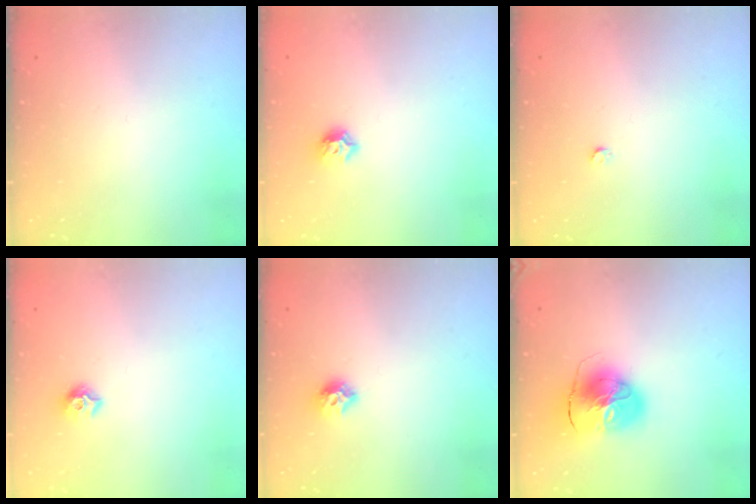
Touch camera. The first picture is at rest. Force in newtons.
{"total": 6.3, "press": 6.2, "slide": 0.9}
{"total": 2.4, "press": 2.4, "slide": 0.3}
{"total": 7.9, "press": 7.8, "slide": 0.7}
{"total": 8.2, "press": 8.2, "slide": 0.3}
{"total": 12.3, "press": 12.2, "slide": 1.6}